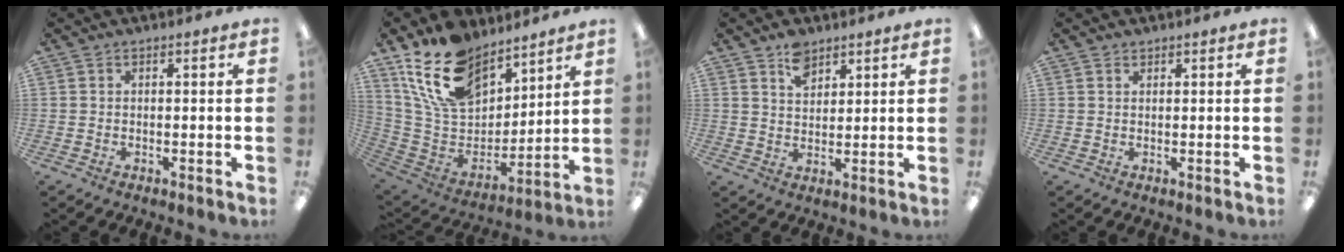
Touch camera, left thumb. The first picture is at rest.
{"total": 18.7, "force": [12.7, 10.6, 8.6], "torque": [-0.185, -0.061, 0.242]}
{"total": 5.8, "force": [4.2, 3.4, 2.3], "torque": [-0.033, -0.015, 0.076]}
{"total": 0.8, "force": [0.7, 0.3, 0.1], "torque": [-0.003, 0.000, 0.014]}